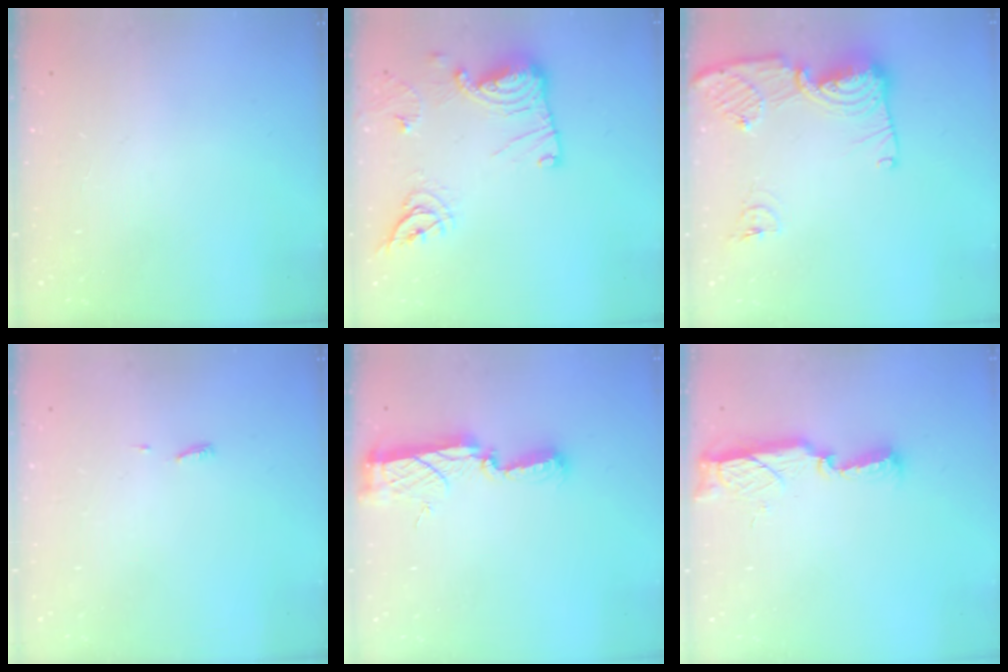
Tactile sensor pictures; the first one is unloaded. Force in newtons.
{"total": 17.4, "press": 17.4, "slide": 1.1}
{"total": 13.9, "press": 13.8, "slide": 1.5}
{"total": 3.9, "press": 3.9, "slide": 0.6}
{"total": 9.0, "press": 8.9, "slide": 0.8}
{"total": 11.7, "press": 10.4, "slide": 5.3}